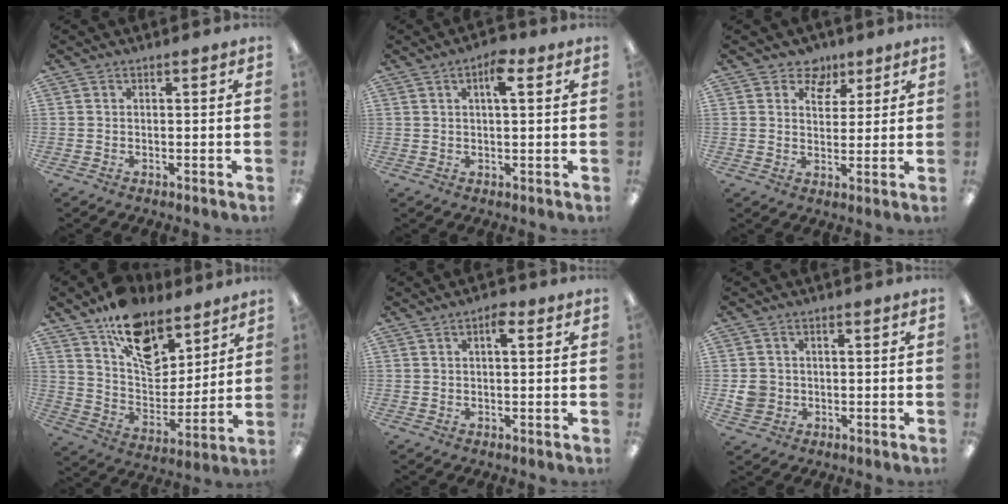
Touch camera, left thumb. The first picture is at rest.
{"total": 5.3, "force": [2.6, 1.7, 4.3], "torque": [-0.068, -0.001, 0.038]}
{"total": 6.3, "force": [4.1, 4.4, 1.8], "torque": [-0.021, -0.019, 0.072]}
{"total": 15.7, "force": [11.0, 8.6, 7.2], "torque": [-0.116, -0.069, 0.201]}
{"total": 3.7, "force": [1.8, 1.4, 2.9], "torque": [-0.030, -0.005, 0.023]}
{"total": 4.4, "force": [-0.2, 4.2, 1.3], "torque": [-0.018, 0.008, -0.002]}